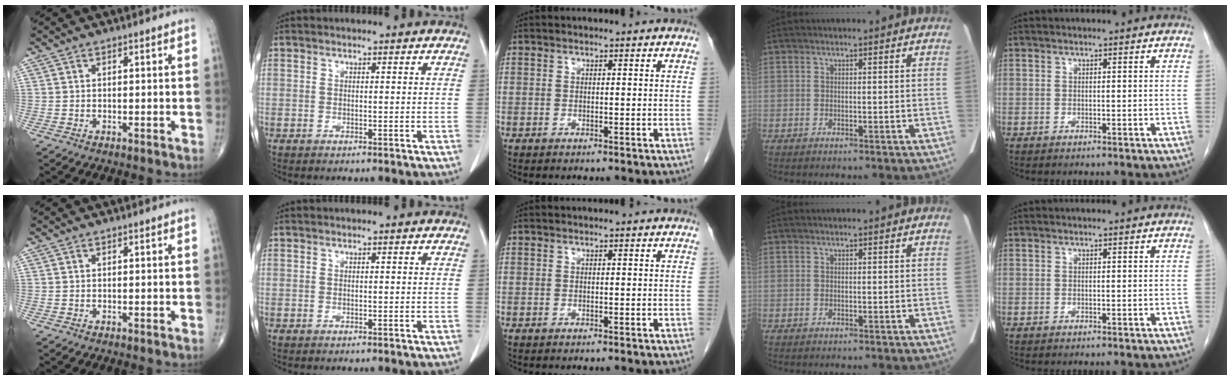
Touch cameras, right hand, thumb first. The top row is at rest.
{}